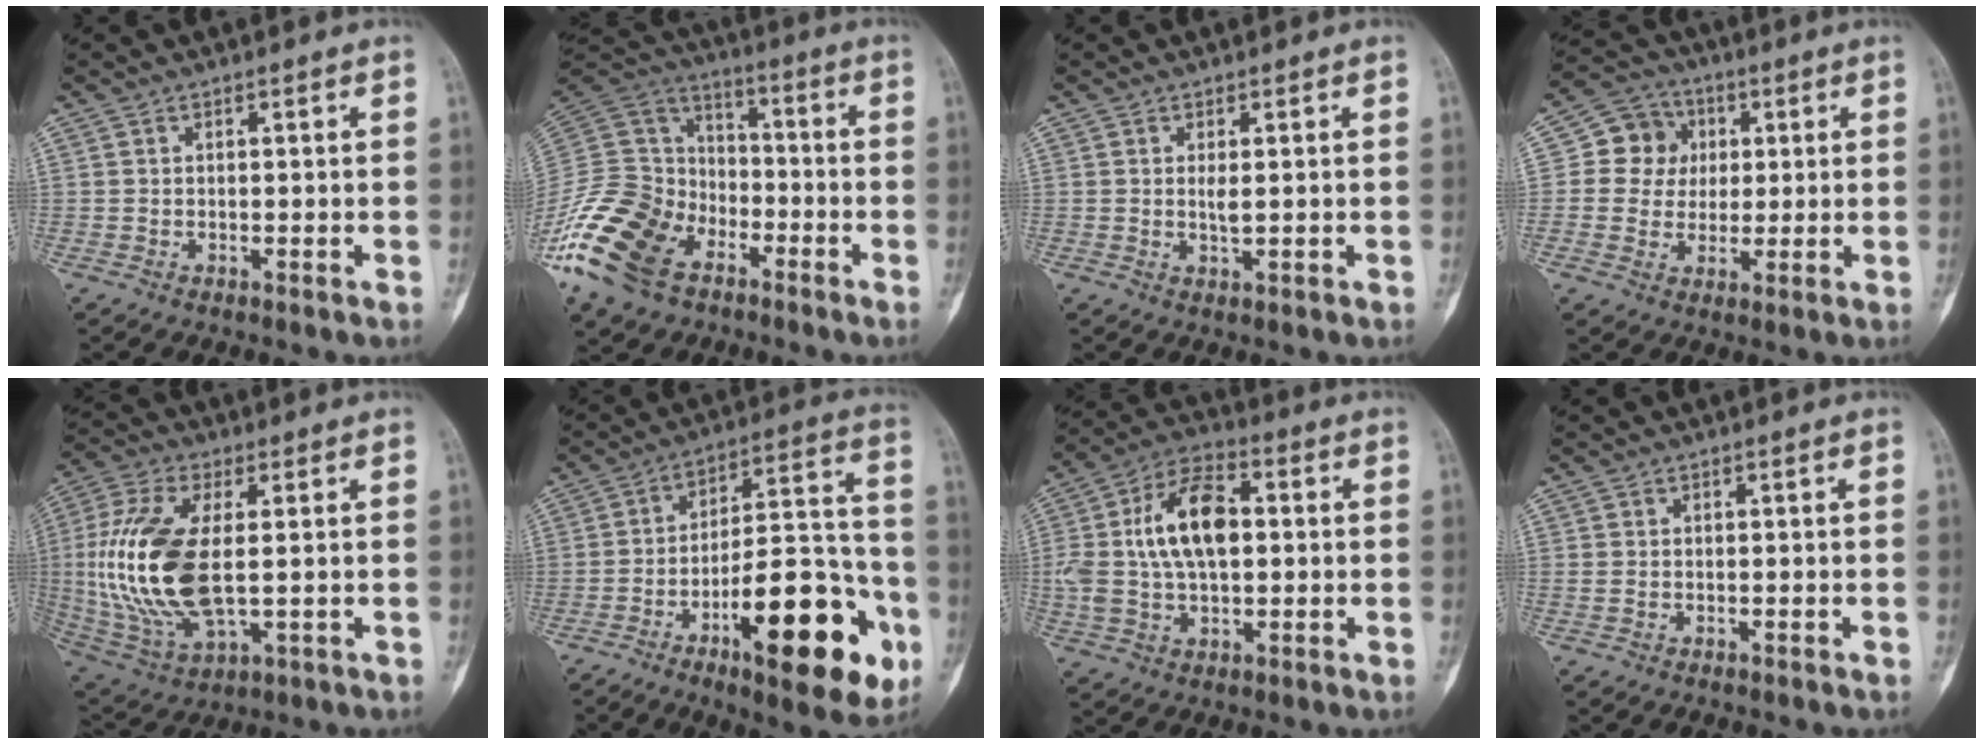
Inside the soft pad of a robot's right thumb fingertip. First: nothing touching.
{"total": 22.8, "force": [-11.5, 14.7, 13.0], "torque": [-0.282, 0.058, -0.216]}
{"total": 1.6, "force": [0.3, 0.3, 1.6], "torque": [-0.034, -0.005, 0.008]}
{"total": 9.0, "force": [1.6, 8.3, 3.2], "torque": [-0.011, 0.005, 0.020]}
{"total": 19.8, "force": [0.5, 9.4, 17.5], "torque": [-0.380, -0.008, 0.020]}
{"total": 24.2, "force": [-10.1, 8.4, 20.4], "torque": [-0.264, 0.056, -0.143]}
{"total": 15.3, "force": [1.6, 8.6, 12.6], "torque": [-0.235, 0.023, 0.027]}
{"total": 0.7, "force": [0.1, 0.0, 0.7], "torque": [-0.024, 0.006, 0.006]}